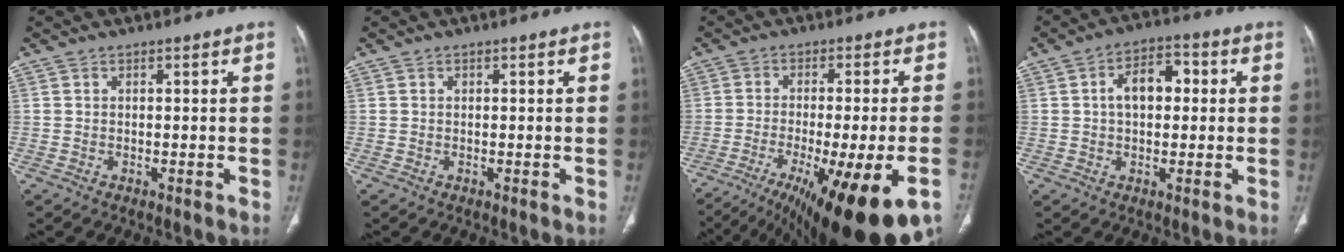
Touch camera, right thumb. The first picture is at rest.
{"total": 0.0}
{"total": 21.2, "force": [-11.9, 3.4, 17.2], "torque": [-0.236, 0.001, -0.179]}
{"total": 7.8, "force": [1.0, 4.8, 6.0], "torque": [-0.085, 0.023, 0.010]}